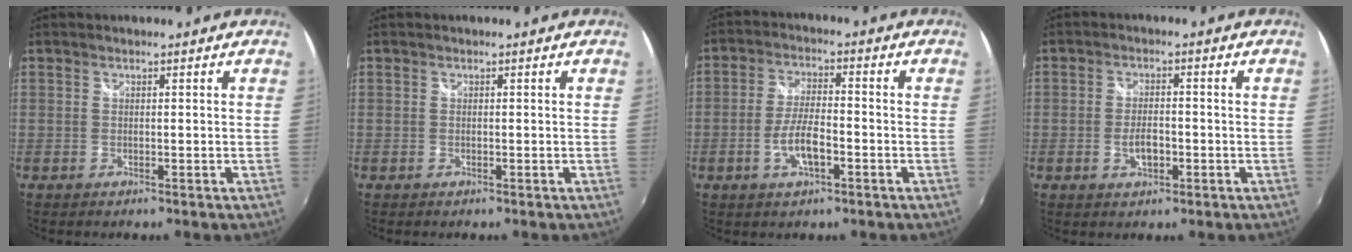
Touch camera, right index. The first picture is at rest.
{"total": 0.0}
{"total": 6.8, "force": [-2.7, 2.3, 5.8], "torque": [-0.115, -0.001, -0.049]}
{"total": 4.1, "force": [-1.4, 2.1, 3.2], "torque": [-0.062, -0.003, -0.021]}